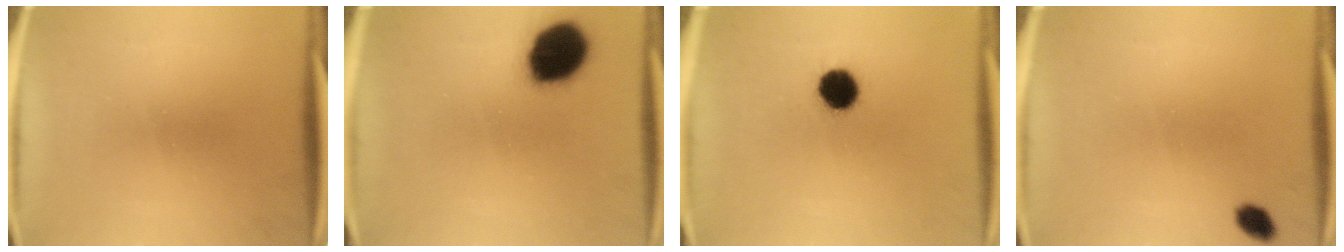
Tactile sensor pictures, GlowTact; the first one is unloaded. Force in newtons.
{"total": 15.5}
{"total": 8.4}
{"total": 2.5}